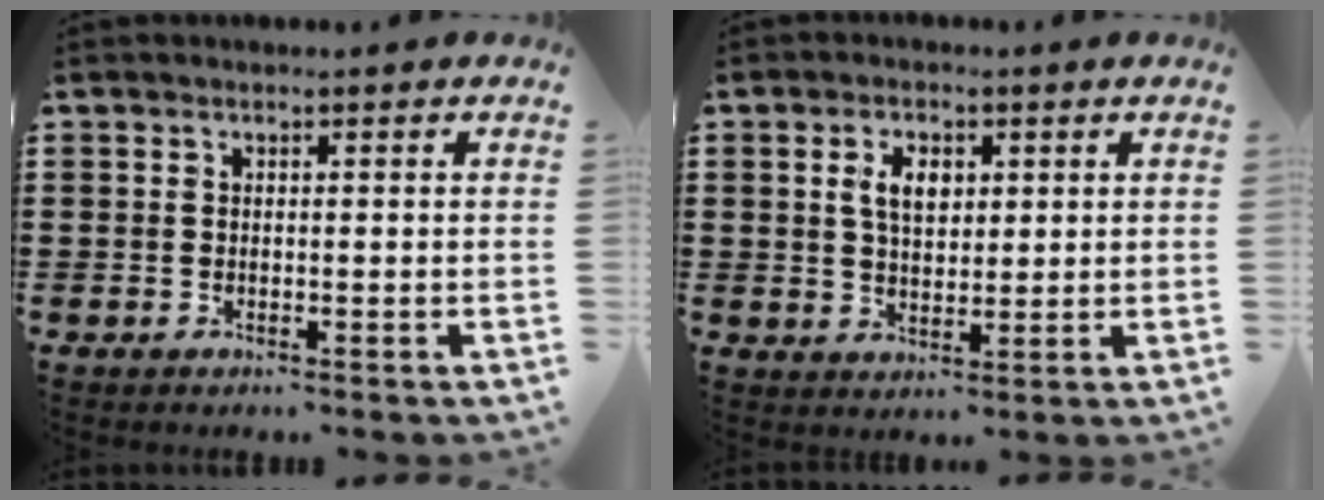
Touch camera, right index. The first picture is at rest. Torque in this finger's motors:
{"motor_torque": [0.90, 0.74, 0.44, 0.11]}